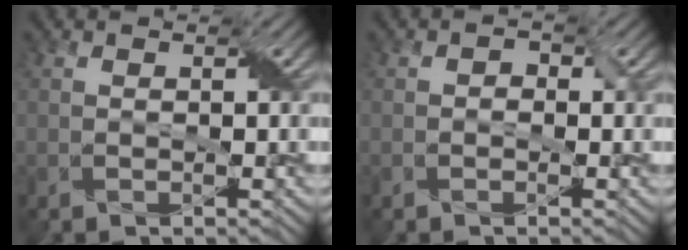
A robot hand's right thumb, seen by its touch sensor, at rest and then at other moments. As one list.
[{"total": 1.1, "force": [-0.3, 1.0, 0.4], "torque": [-0.007, -0.001, -0.010]}]